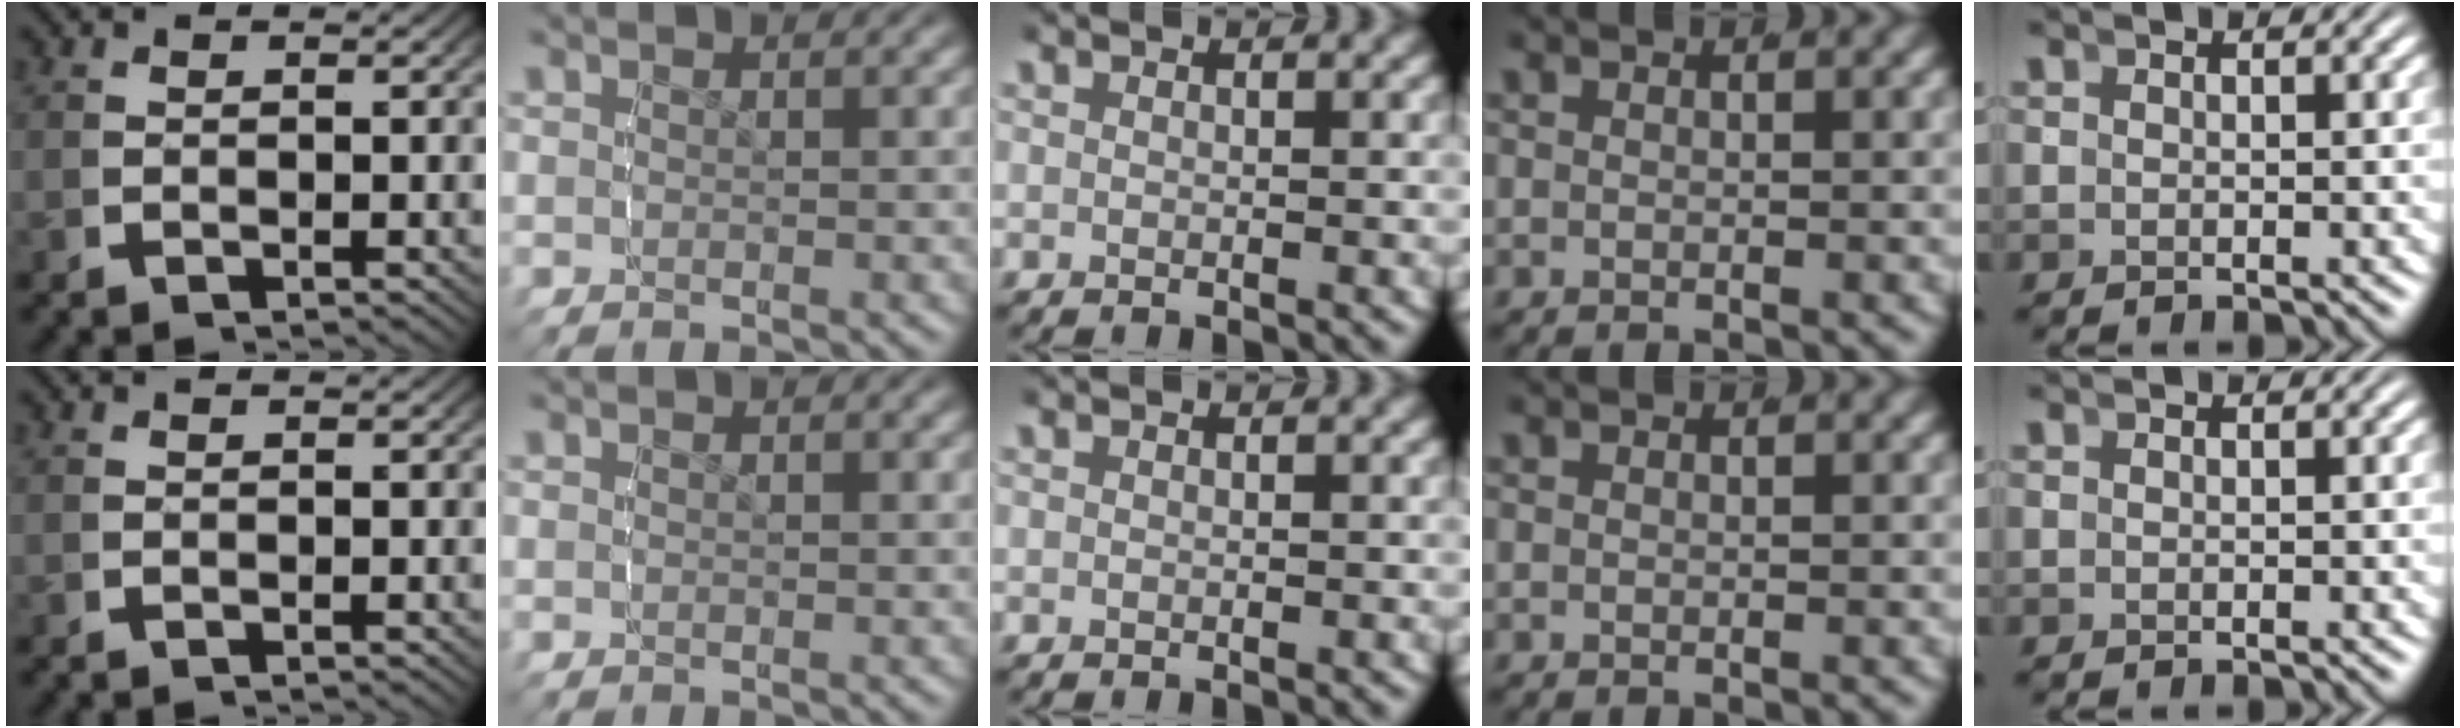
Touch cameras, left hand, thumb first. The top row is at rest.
{}